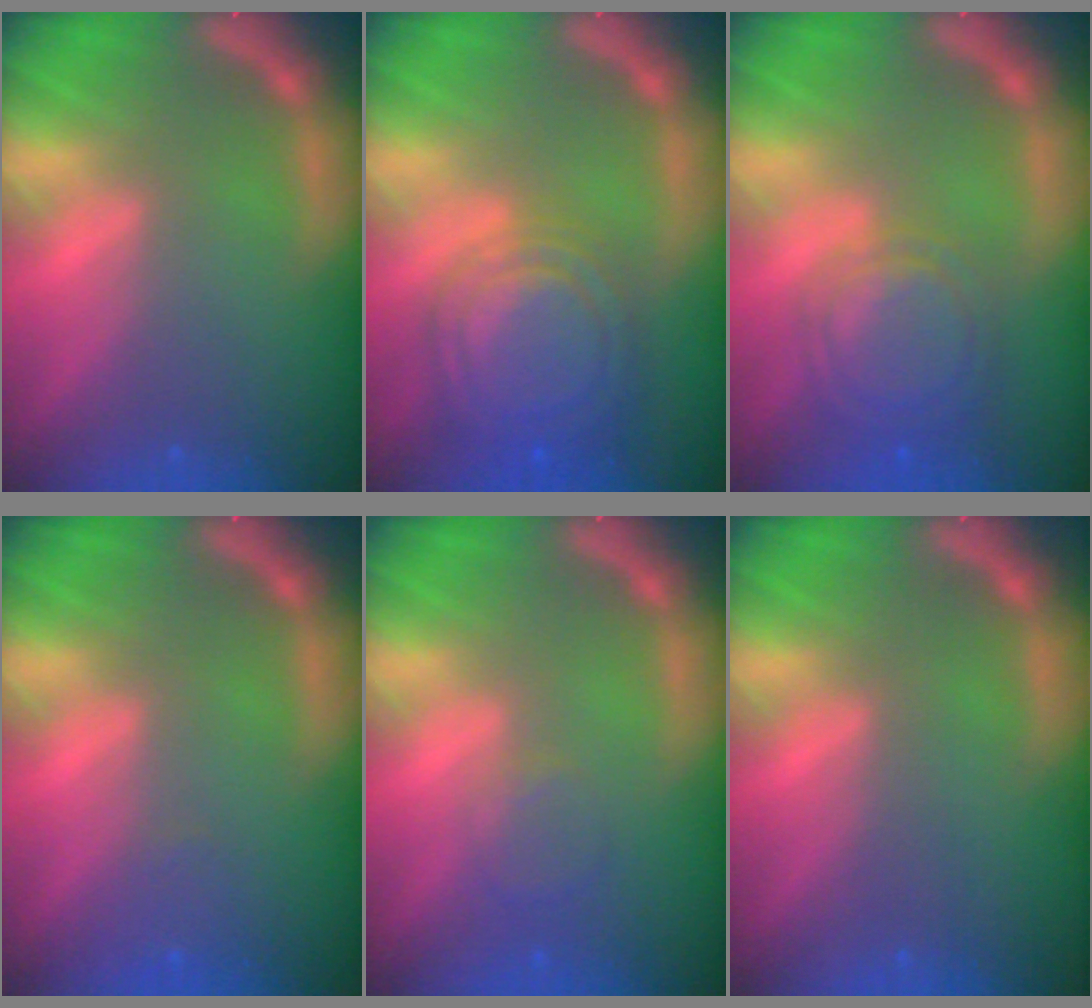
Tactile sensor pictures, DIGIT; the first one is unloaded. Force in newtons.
{"total": 9.5}
{"total": 6.0}
{"total": 1.0}
{"total": 2.0}
{"total": 0.0}